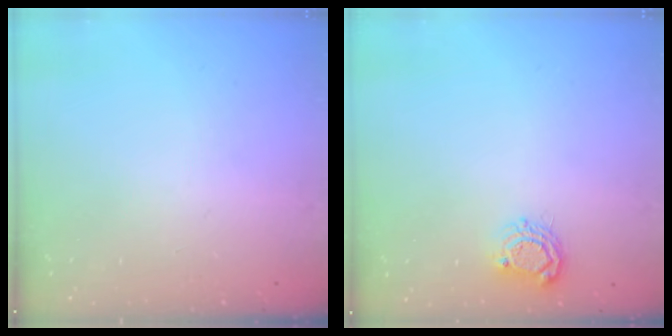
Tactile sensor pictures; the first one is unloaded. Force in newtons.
{"total": 6.5, "press": 6.5, "slide": 0.4}